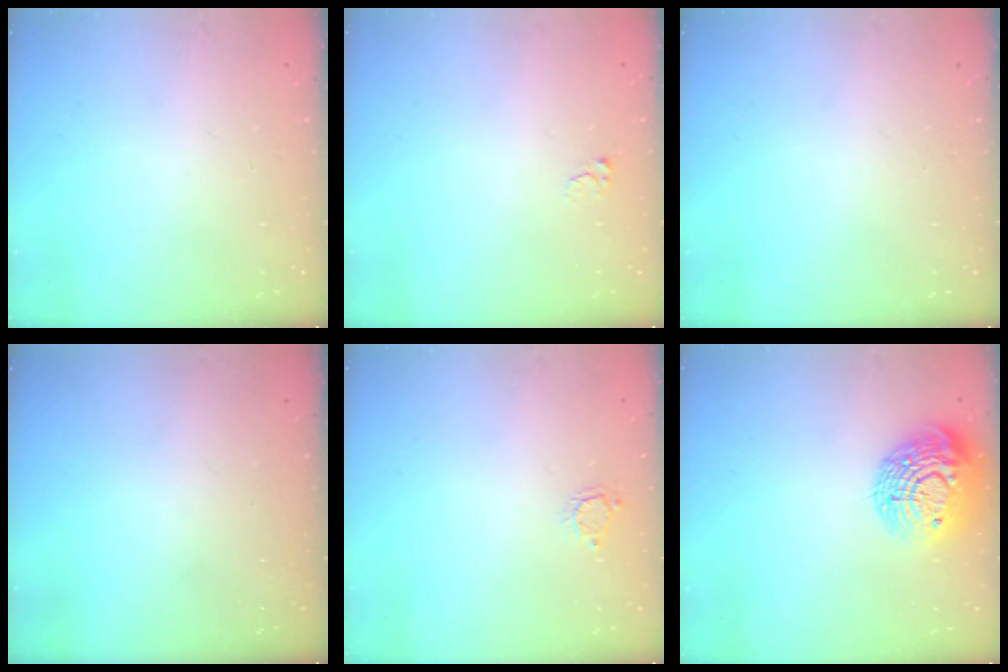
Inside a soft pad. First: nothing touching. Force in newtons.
{"total": 2.5, "press": 2.5, "slide": 0.3}
{"total": 0.0}
{"total": 0.0}
{"total": 2.8, "press": 2.8, "slide": 0.3}
{"total": 16.7, "press": 16.7, "slide": 1.0}